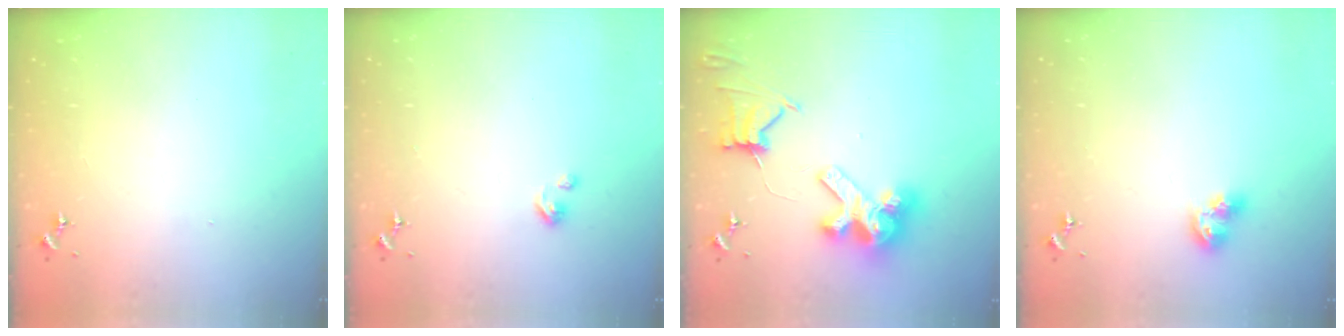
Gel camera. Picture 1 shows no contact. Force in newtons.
{"total": 3.1, "press": 3.1, "slide": 0.2}
{"total": 14.2, "press": 14.1, "slide": 1.6}
{"total": 9.8, "press": 9.7, "slide": 1.2}